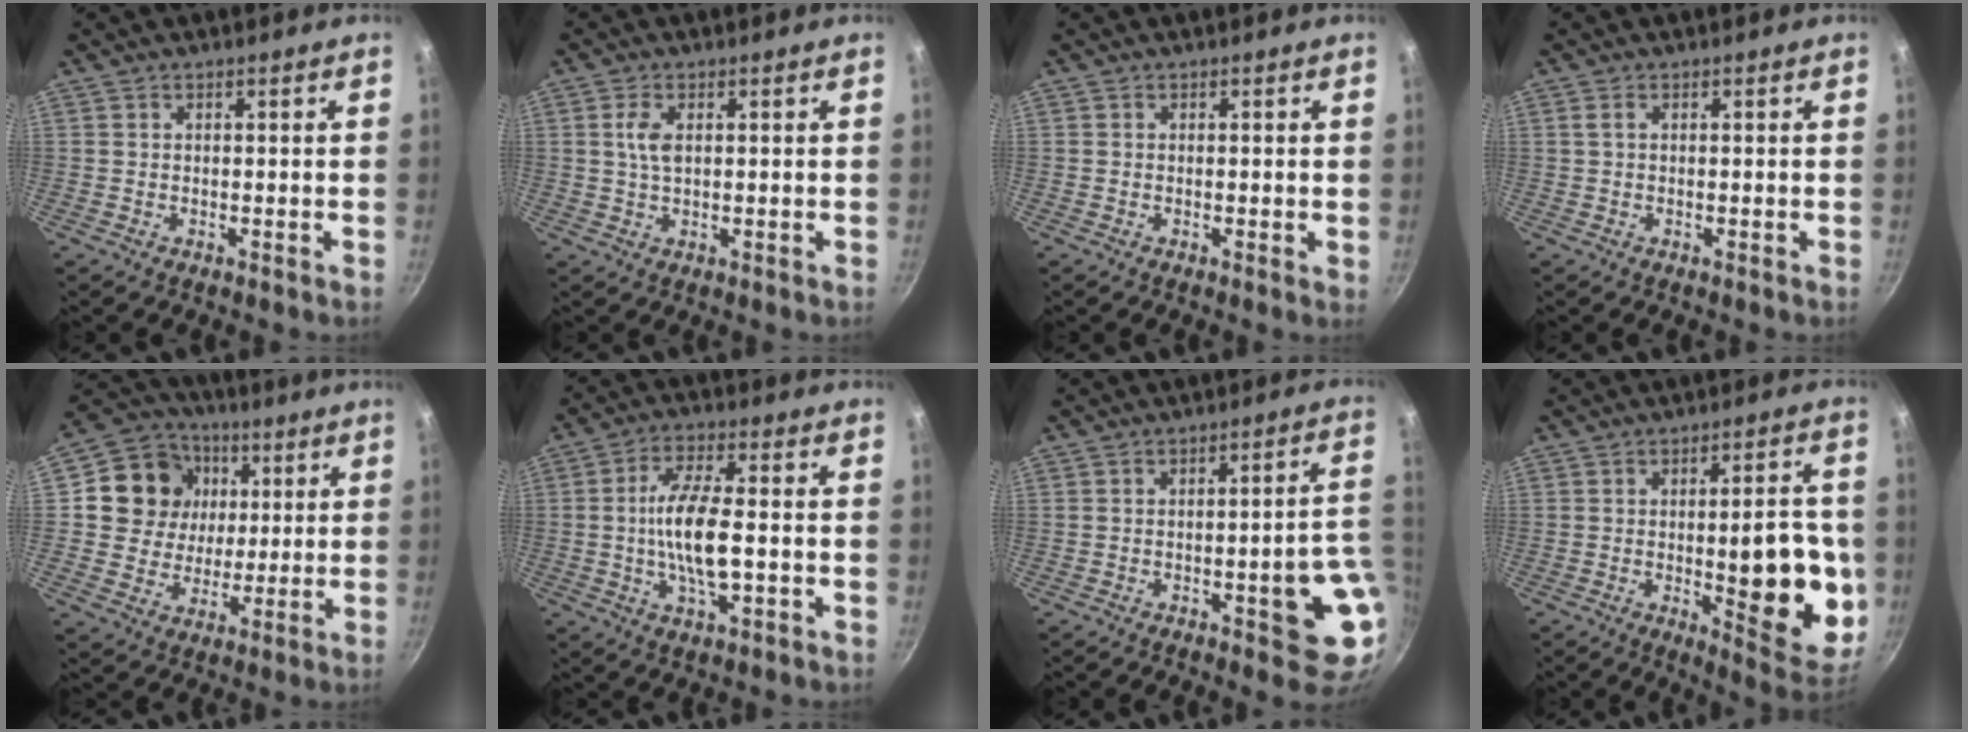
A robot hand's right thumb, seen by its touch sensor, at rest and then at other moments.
{"total": 3.6, "force": [0.8, 1.8, 3.0], "torque": [-0.062, 0.002, 0.017]}
{"total": 0.9, "force": [0.0, 0.3, 0.9], "torque": [-0.010, -0.001, -0.002]}
{"total": 0.9, "force": [0.2, 0.2, 0.8], "torque": [-0.020, 0.002, 0.005]}
{"total": 14.1, "force": [3.1, 12.7, 5.3], "torque": [-0.070, 0.009, 0.047]}
{"total": 11.6, "force": [-1.2, 4.2, 10.7], "torque": [-0.200, 0.015, -0.028]}
{"total": 12.7, "force": [-2.9, 3.8, 11.7], "torque": [-0.106, 0.026, -0.035]}
{"total": 19.6, "force": [-2.5, 7.3, 18.0], "torque": [-0.184, -0.004, -0.028]}